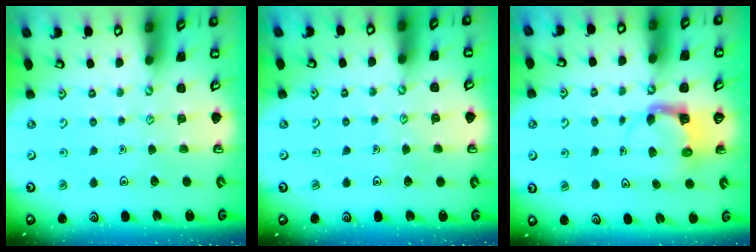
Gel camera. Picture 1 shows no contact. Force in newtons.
{"total": 4.0, "press": 4.0, "slide": 0.4}
{"total": 3.9, "press": 3.9, "slide": 0.2}